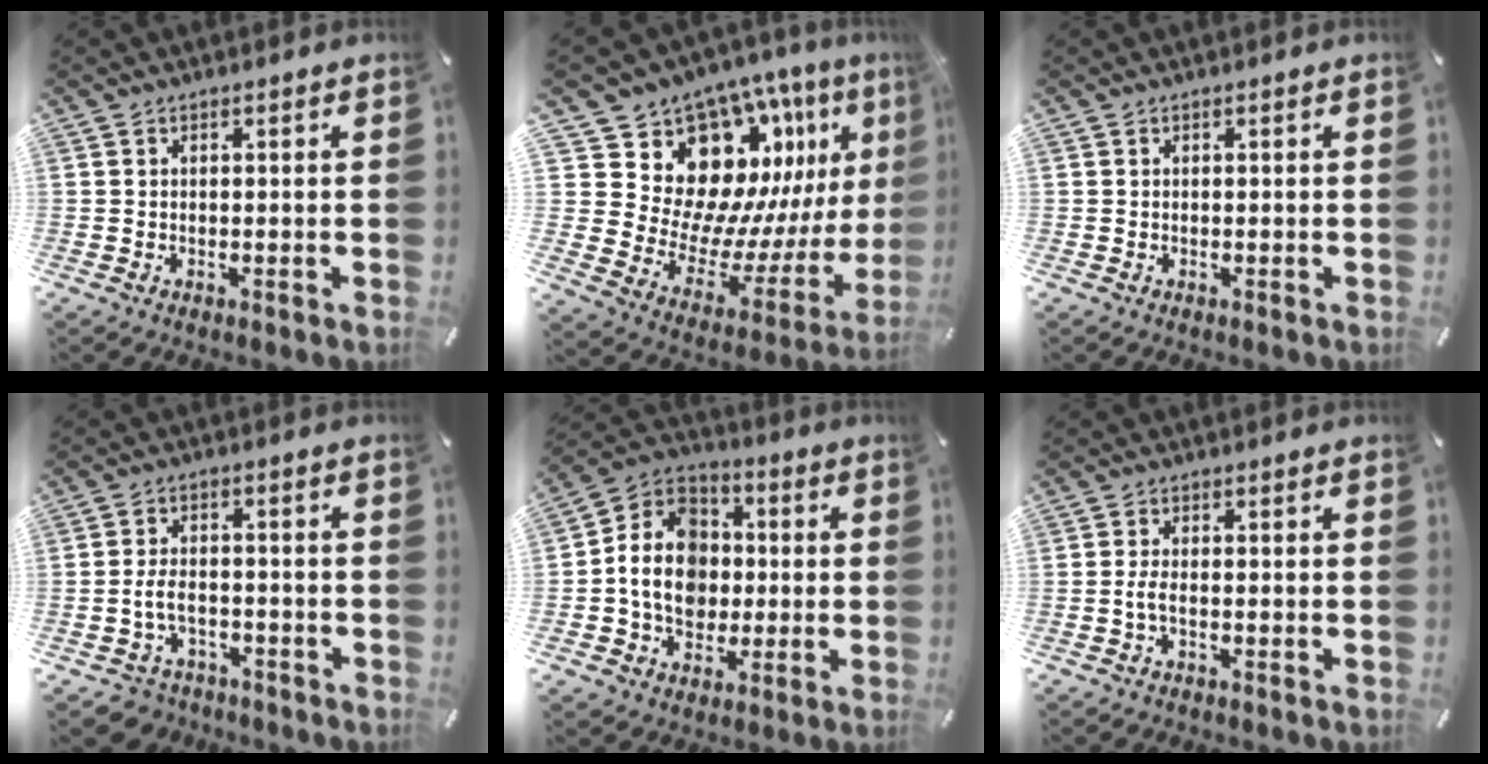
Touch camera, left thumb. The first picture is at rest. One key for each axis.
{"total": 17.0, "fx": 10.9, "fy": 10.9, "fz": 7.2, "tx": -0.101, "ty": -0.124, "tz": 0.213}
{"total": 0.0}
{"total": 6.2, "fx": -2.3, "fy": 4.6, "fz": 3.5, "tx": -0.079, "ty": 0.015, "tz": -0.045}
{"total": 12.7, "fx": -2.0, "fy": 11.0, "fz": 6.1, "tx": -0.146, "ty": 0.016, "tz": -0.039}
{"total": 2.7, "fx": -0.9, "fy": 0.8, "fz": 2.4, "tx": -0.057, "ty": -0.001, "tz": -0.020}